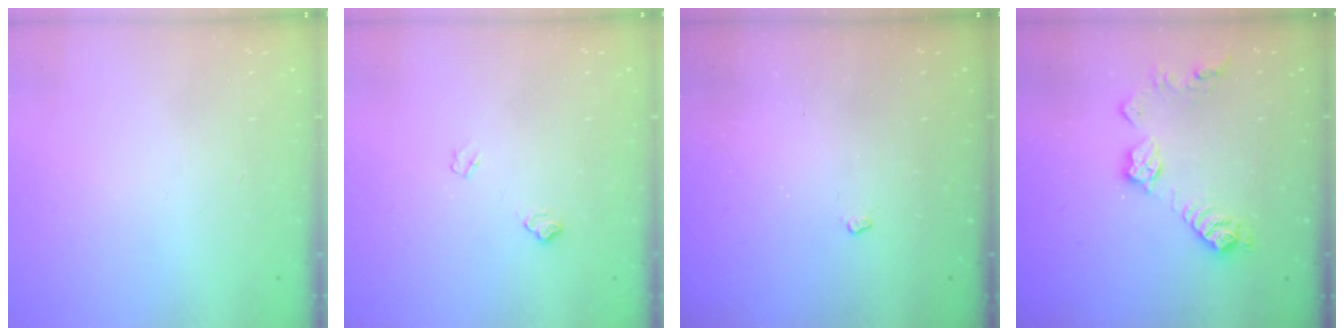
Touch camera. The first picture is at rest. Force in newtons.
{"total": 6.9, "press": 6.8, "slide": 0.8}
{"total": 3.0, "press": 2.9, "slide": 0.5}
{"total": 10.8, "press": 10.8, "slide": 0.6}